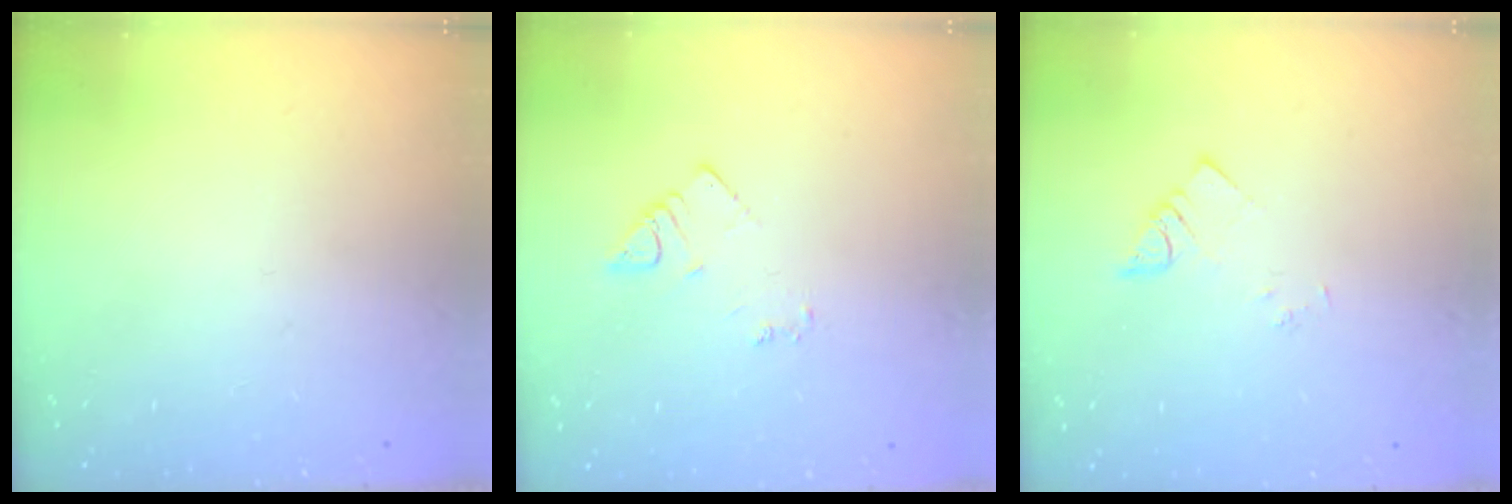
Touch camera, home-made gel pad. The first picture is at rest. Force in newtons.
{"total": 2.9, "press": 2.9, "slide": 0.3}
{"total": 2.2, "press": 2.2, "slide": 0.2}